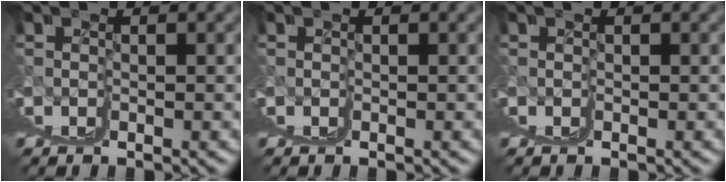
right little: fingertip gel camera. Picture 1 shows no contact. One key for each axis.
{"total": 0.0}
{"total": 0.0}